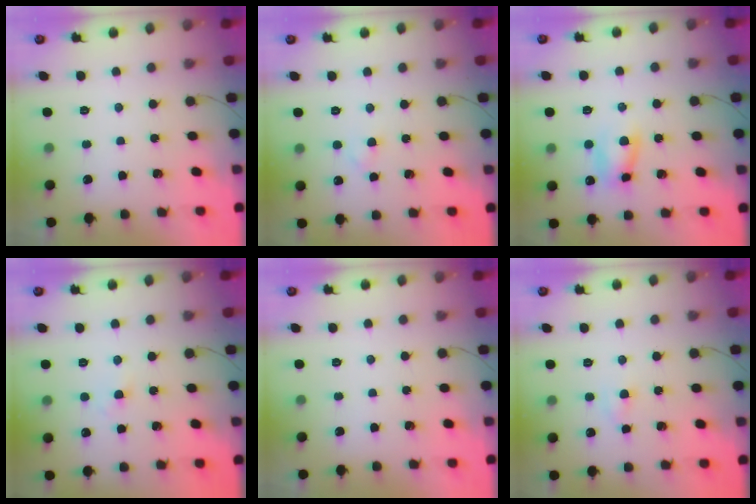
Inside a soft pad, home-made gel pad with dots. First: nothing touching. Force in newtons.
{"total": 1.7, "press": 1.5, "slide": 0.9}
{"total": 7.0, "press": 7.0, "slide": 0.9}
{"total": 1.9, "press": 1.6, "slide": 1.0}
{"total": 0.0}
{"total": 2.8, "press": 2.6, "slide": 1.0}